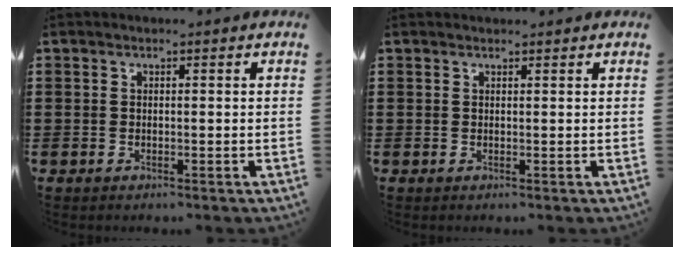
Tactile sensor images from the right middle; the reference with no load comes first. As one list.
[{"total": 0.5, "force": [0.5, 0.1, 0.0], "torque": [0.006, -0.003, 0.008]}]